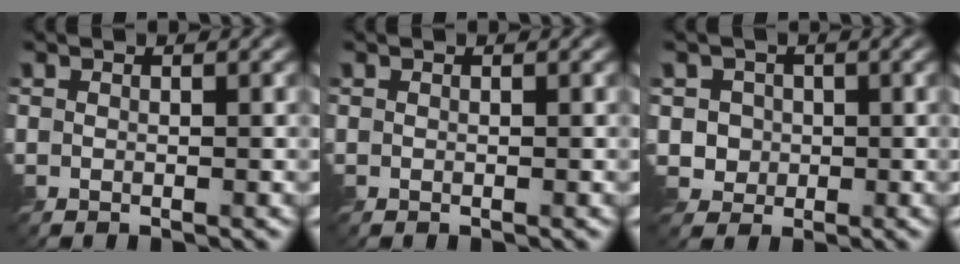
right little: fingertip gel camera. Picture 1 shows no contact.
{"total": 0.0}
{"total": 2.8, "force": [0.3, 2.7, 0.8], "torque": [-0.005, 0.007, 0.010]}